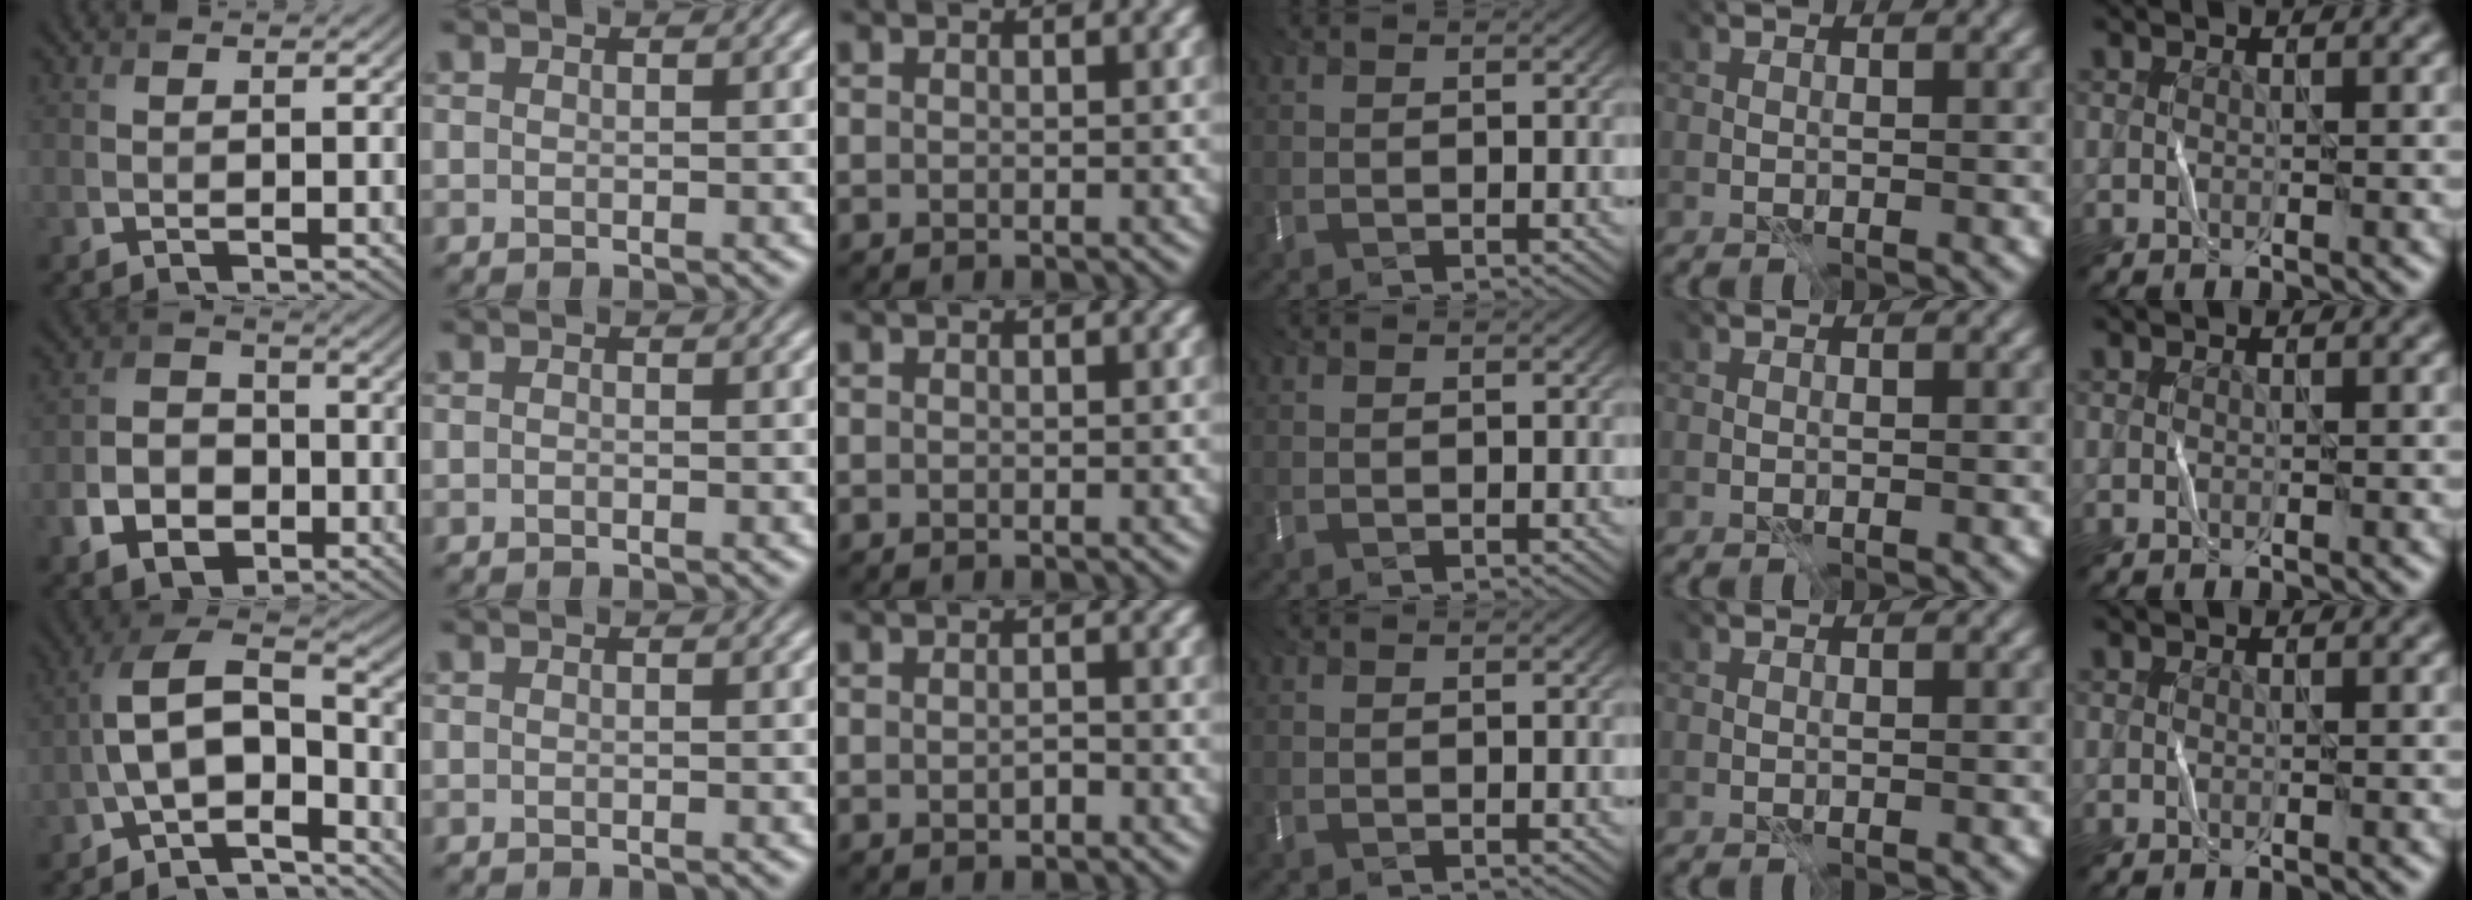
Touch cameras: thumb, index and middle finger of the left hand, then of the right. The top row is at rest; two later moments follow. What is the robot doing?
{"motion": "fold", "object": "bubble wrap"}